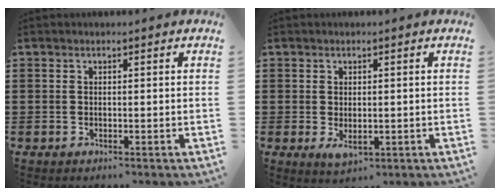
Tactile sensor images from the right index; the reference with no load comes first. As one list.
[{"total": 2.1, "force": [-0.3, 1.1, 1.8], "torque": [-0.034, -0.001, -0.005]}]